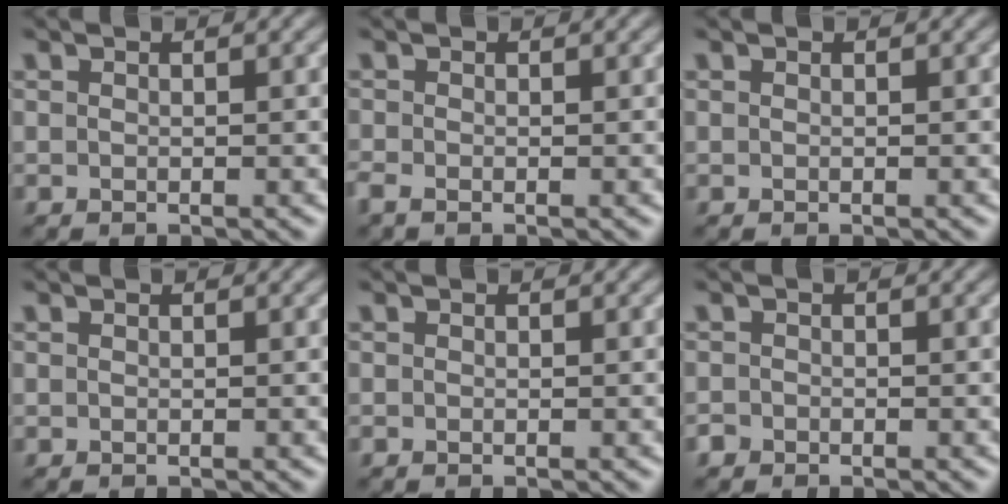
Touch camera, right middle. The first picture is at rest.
{"total": 1.1, "force": [-0.8, 0.3, 0.7], "torque": [-0.021, -0.009, -0.021]}
{"total": 0.0}
{"total": 0.0}
{"total": 0.0}
{"total": 0.8, "force": [-0.6, 0.5, 0.0], "torque": [0.003, -0.003, -0.012]}